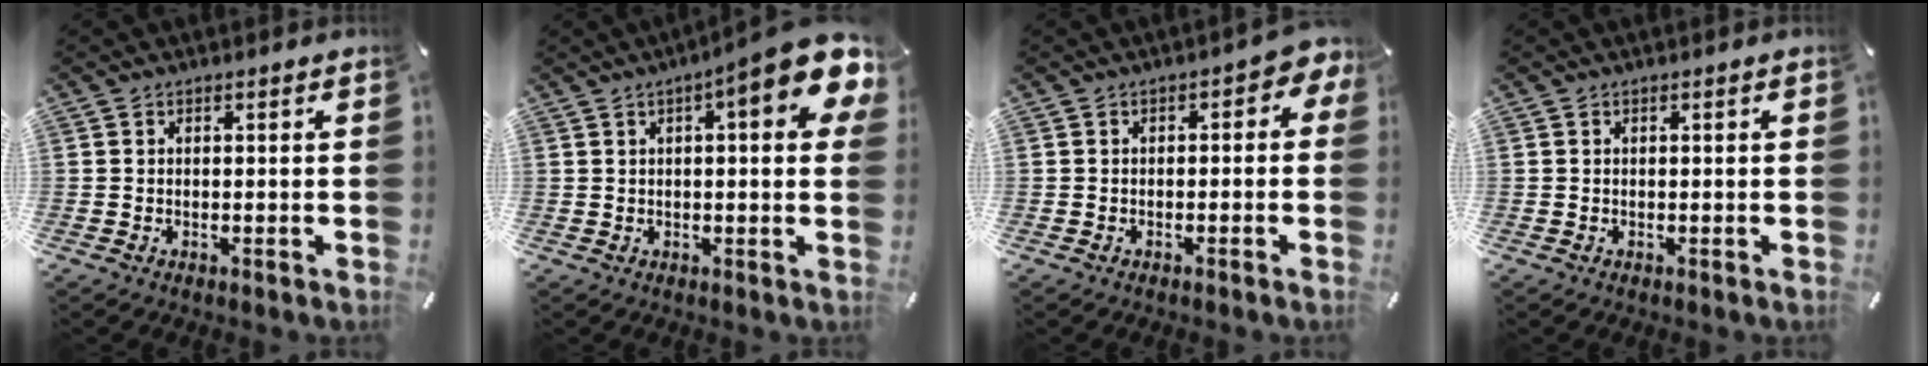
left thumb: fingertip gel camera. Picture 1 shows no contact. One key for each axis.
{"total": 13.5, "fx": 6.0, "fy": 3.0, "fz": 11.7, "tx": -0.157, "ty": -0.034, "tz": 0.091}
{"total": 2.9, "fx": -0.9, "fy": 1.8, "fz": 2.1, "tx": -0.033, "ty": 0.011, "tz": -0.020}
{"total": 0.0}